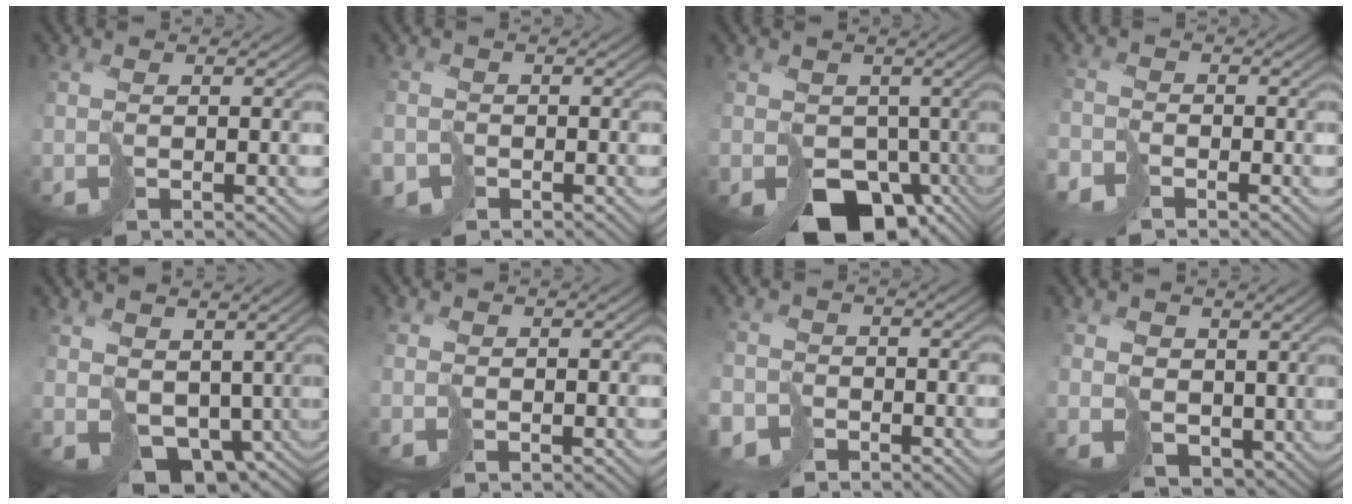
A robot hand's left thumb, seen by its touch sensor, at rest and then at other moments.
{"total": 2.1, "force": [-1.7, 1.2, -0.4], "torque": [0.022, -0.007, -0.038]}
{"total": 10.3, "force": [-4.7, 7.9, 4.6], "torque": [-0.063, -0.039, -0.066]}
{"total": 3.1, "force": [-2.9, 0.8, -0.5], "torque": [0.028, 0.000, -0.064]}
{"total": 8.7, "force": [0.7, 6.7, 5.5], "torque": [-0.120, -0.036, 0.032]}
{"total": 0.7, "force": [0.1, 0.6, -0.2], "torque": [0.003, -0.004, 0.000]}
{"total": 2.9, "force": [-2.6, 1.3, -0.4], "torque": [0.027, 0.001, -0.056]}
{"total": 4.8, "force": [1.3, 4.0, 2.3], "torque": [-0.059, -0.018, 0.024]}